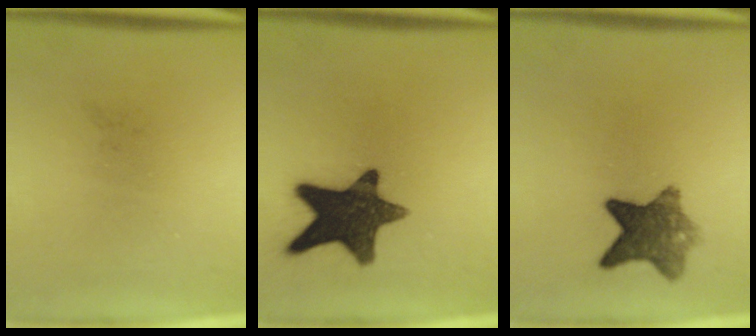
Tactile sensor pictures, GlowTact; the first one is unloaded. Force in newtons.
{"total": 14.9}
{"total": 7.9}